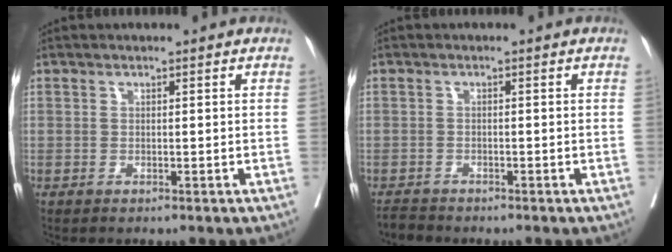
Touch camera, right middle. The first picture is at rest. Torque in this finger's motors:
{"motor_torque": [0.24, -0.25, -0.02, 0.00]}